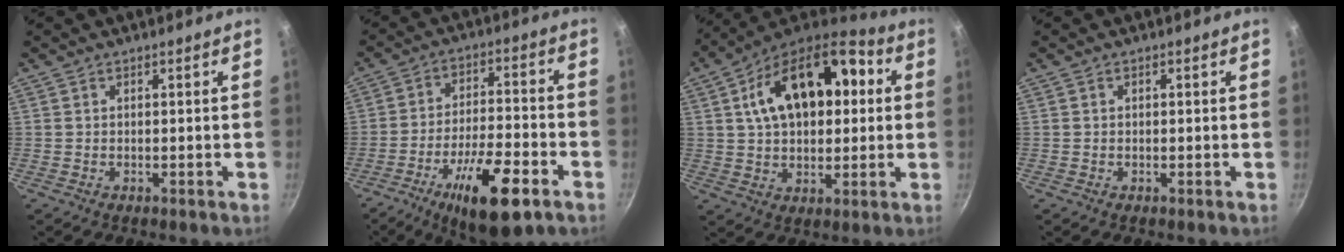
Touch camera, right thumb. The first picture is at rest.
{"total": 16.7, "force": [-8.5, 5.2, 13.3], "torque": [-0.214, 0.037, -0.137]}
{"total": 21.9, "force": [4.9, 13.1, 16.9], "torque": [-0.257, 0.025, 0.063]}
{"total": 0.0}